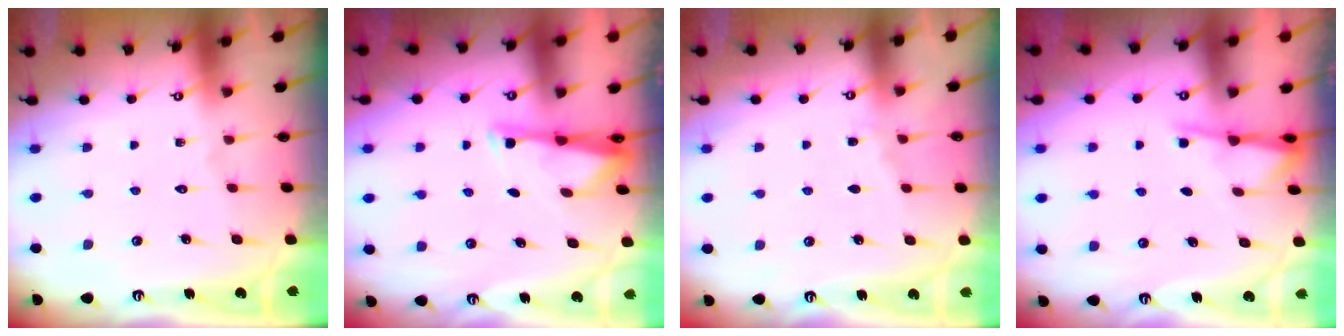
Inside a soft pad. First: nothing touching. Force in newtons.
{"total": 3.3, "press": 3.3, "slide": 0.4}
{"total": 3.4, "press": 3.4, "slide": 0.6}
{"total": 2.0, "press": 2.0, "slide": 0.4}